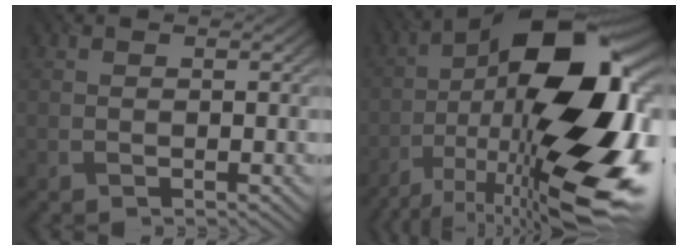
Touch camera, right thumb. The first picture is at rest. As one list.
[{"total": 20.0, "force": [-5.7, 8.1, 17.3], "torque": [-0.285, 0.002, -0.106]}]